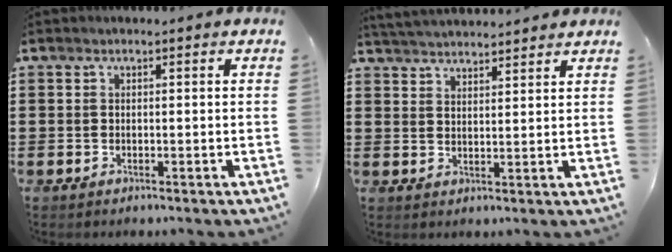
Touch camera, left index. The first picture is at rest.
{"total": 3.3, "force": [3.2, -0.2, 0.1], "torque": [-0.012, -0.009, 0.060]}